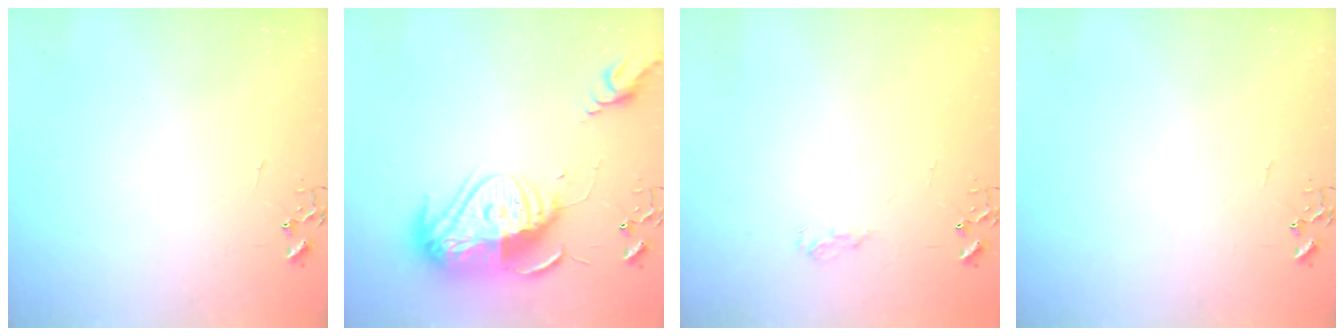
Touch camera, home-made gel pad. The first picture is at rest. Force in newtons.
{"total": 19.8, "press": 19.7, "slide": 2.1}
{"total": 6.3, "press": 6.2, "slide": 0.8}
{"total": 0.0}